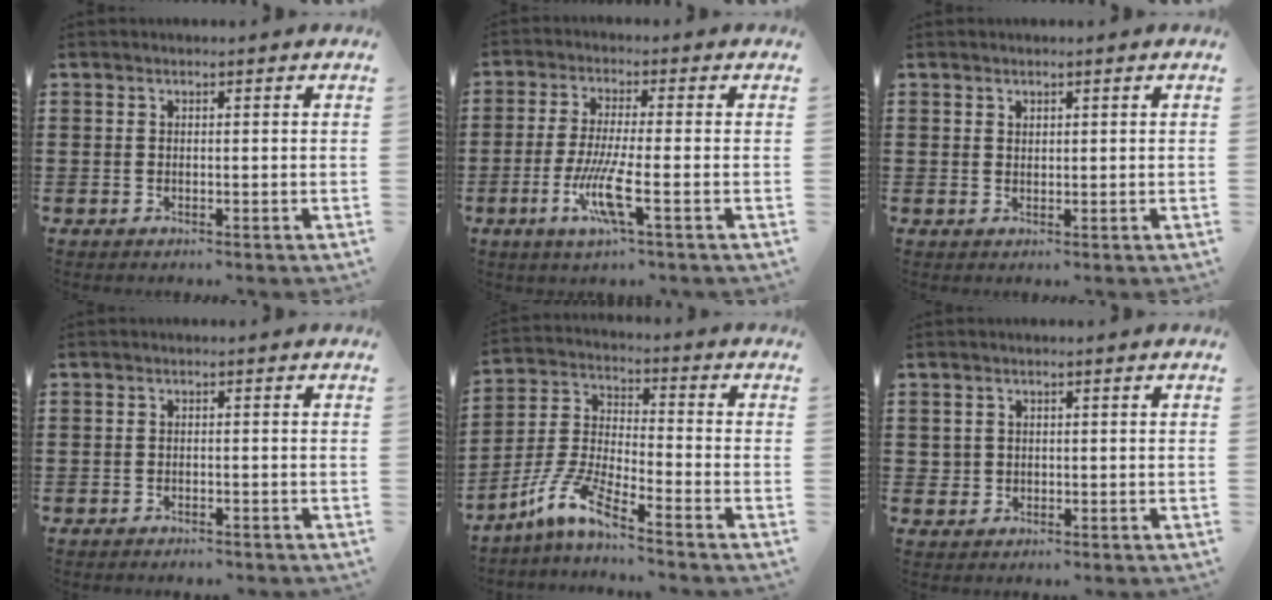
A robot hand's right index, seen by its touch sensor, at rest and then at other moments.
{"total": 7.8, "force": [-2.6, 0.9, 7.3], "torque": [-0.162, -0.023, -0.056]}
{"total": 1.0, "force": [0.8, 0.6, 0.2], "torque": [-0.004, 0.003, 0.016]}
{"total": 0.8, "force": [-0.8, 0.1, 0.1], "torque": [-0.004, 0.001, -0.017]}
{"total": 7.7, "force": [-6.0, 0.7, 4.8], "torque": [-0.129, -0.015, -0.125]}
{"total": 1.3, "force": [0.1, 1.2, 0.2], "torque": [-0.007, 0.008, 0.001]}